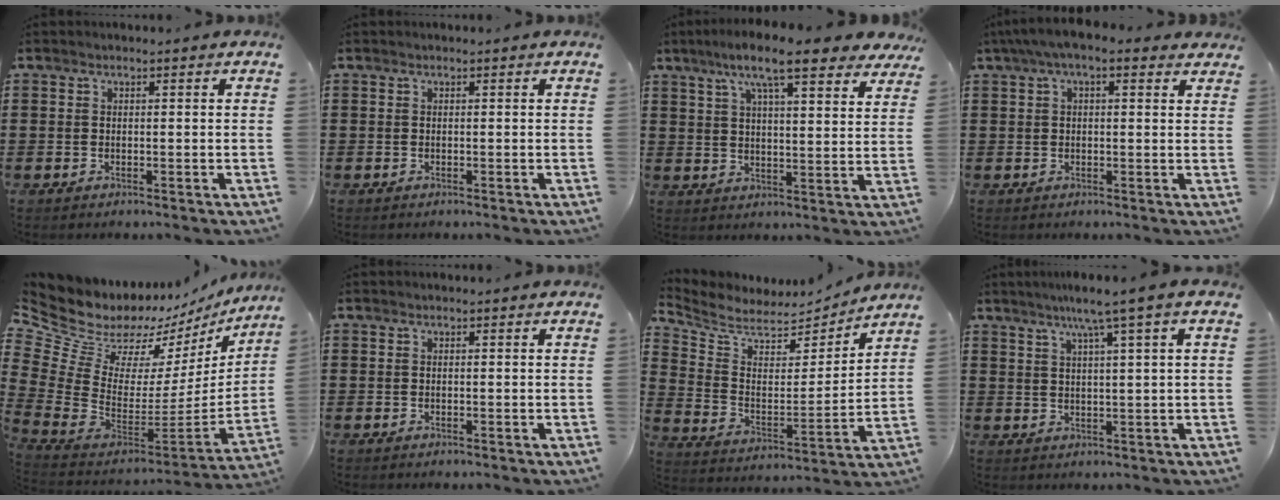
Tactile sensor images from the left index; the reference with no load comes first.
{"total": 0.0}
{"total": 10.1, "force": [7.6, 1.5, 6.4], "torque": [-0.132, -0.018, 0.128]}
{"total": 4.2, "force": [2.3, 1.4, 3.2], "torque": [-0.067, 0.006, 0.039]}
{"total": 8.7, "force": [6.8, 4.8, 2.8], "torque": [-0.122, -0.075, 0.114]}
{"total": 0.0}
{"total": 6.3, "force": [5.8, 2.1, 1.2], "torque": [-0.062, -0.045, 0.100]}
{"total": 5.1, "force": [2.8, -0.7, 4.1], "torque": [-0.085, 0.000, 0.045]}